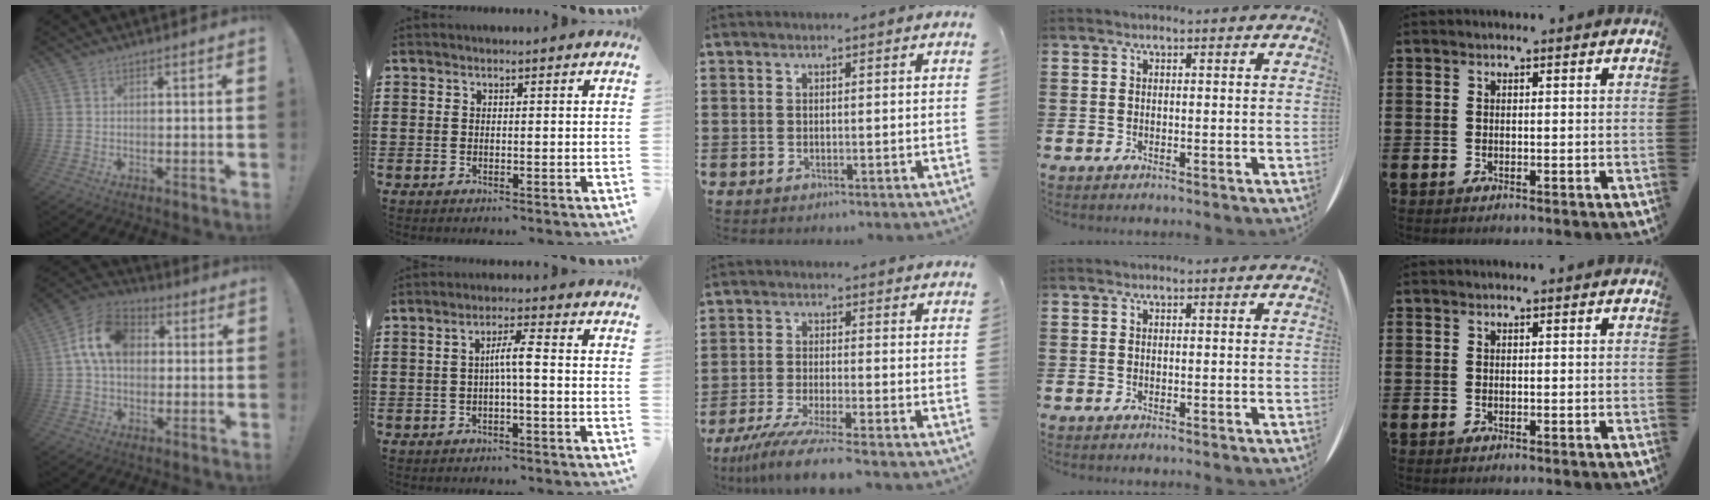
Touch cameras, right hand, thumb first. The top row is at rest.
{"thumb": {"total": 13.3, "force": [2.8, 9.6, 8.8], "torque": [-0.159, 0.012, 0.055]}, "index": {"total": 4.0, "force": [-0.5, 0.4, 3.9], "torque": [-0.074, 0.006, -0.013]}, "middle": {"total": 6.1, "force": [-5.2, -0.4, 3.3], "torque": [-0.072, -0.021, -0.099]}}